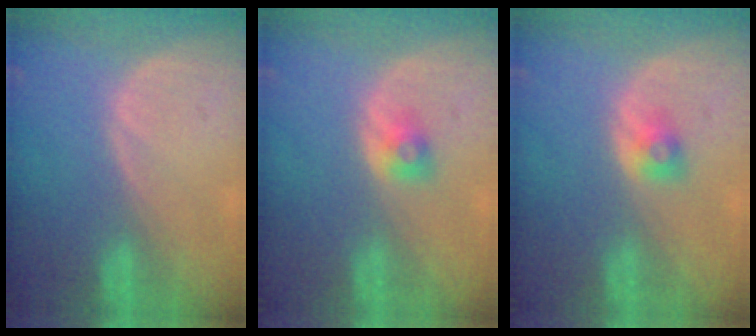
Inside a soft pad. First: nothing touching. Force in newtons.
{"total": 2.0, "press": 2.0, "slide": 0.3}
{"total": 2.0, "press": 2.0, "slide": 0.3}